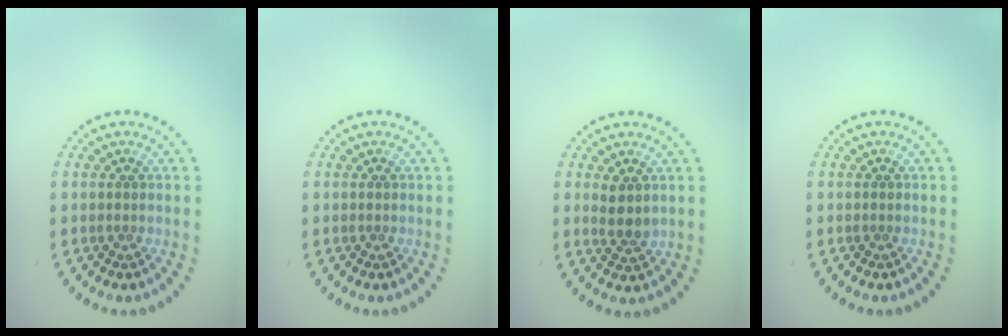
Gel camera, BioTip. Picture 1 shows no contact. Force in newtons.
{"total": 0.0}
{"total": 2.0, "press": 1.8, "slide": 0.8}
{"total": 0.0}